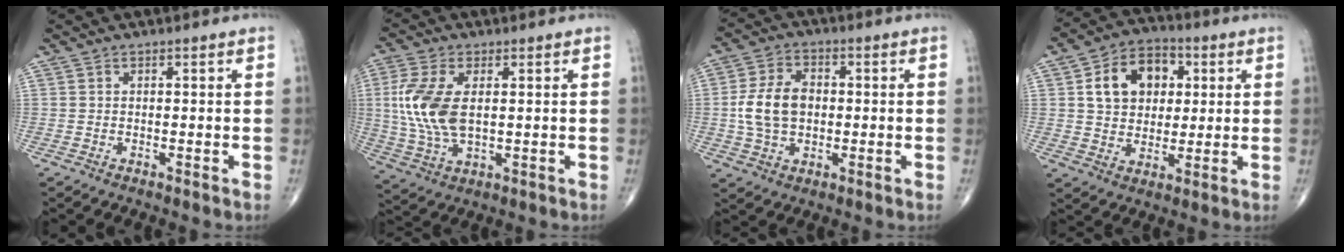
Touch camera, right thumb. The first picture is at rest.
{"total": 12.0, "force": [1.4, 6.4, 10.0], "torque": [-0.229, -0.005, 0.031]}
{"total": 9.9, "force": [-0.1, 6.9, 7.1], "torque": [-0.125, 0.013, -0.004]}
{"total": 12.8, "force": [3.3, 9.6, 7.9], "torque": [-0.093, 0.004, 0.051]}